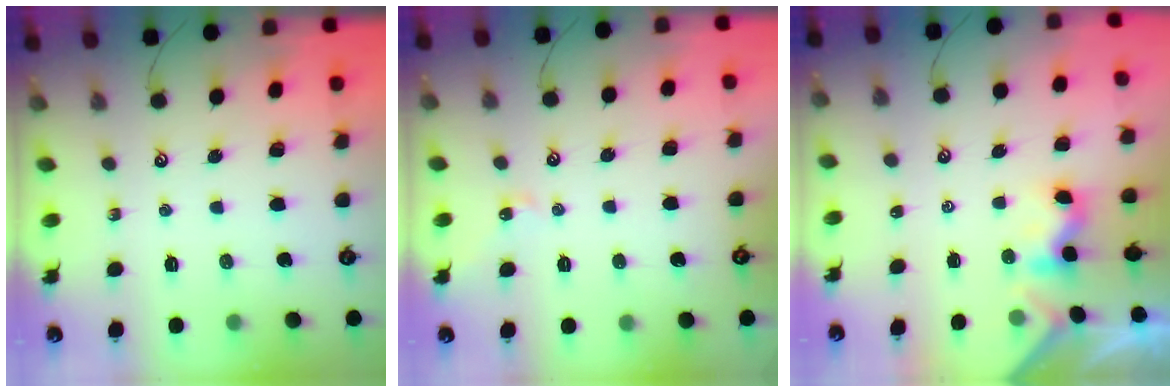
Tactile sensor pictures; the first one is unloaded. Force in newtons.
{"total": 2.2, "press": 2.1, "slide": 0.6}
{"total": 1.6, "press": 1.5, "slide": 0.5}